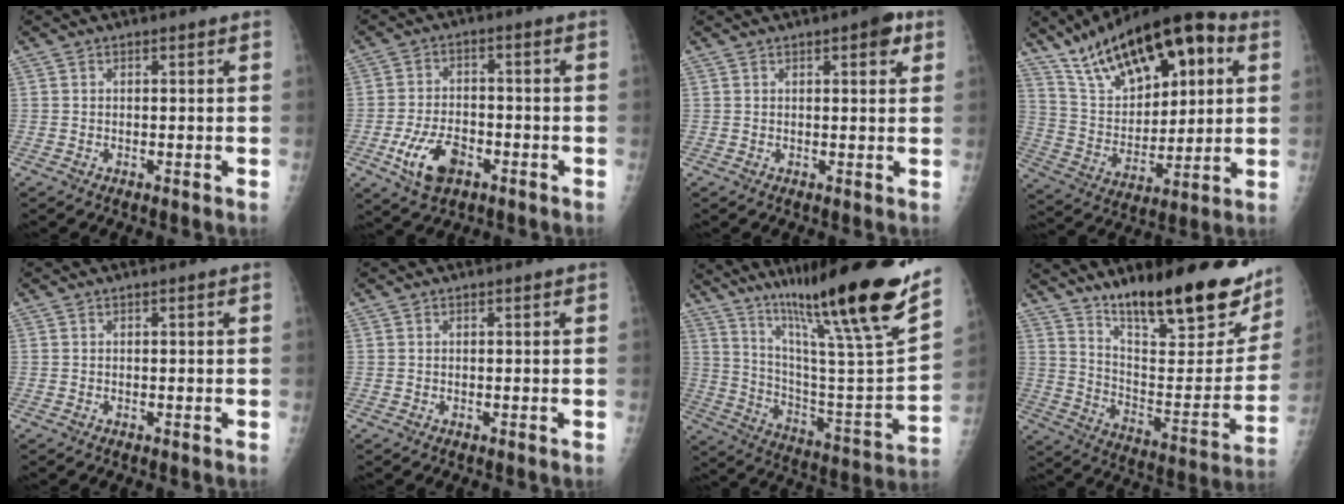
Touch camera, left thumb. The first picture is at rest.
{"total": 8.8, "force": [-4.0, 4.9, 6.1], "torque": [-0.112, 0.017, -0.066]}
{"total": 4.0, "force": [2.1, 1.4, 3.2], "torque": [-0.031, -0.004, 0.020]}
{"total": 23.6, "force": [11.9, 10.7, 17.3], "torque": [-0.248, -0.025, 0.214]}
{"total": 0.0}
{"total": 0.0}
{"total": 28.6, "force": [20.3, 1.8, 20.1], "torque": [-0.300, -0.097, 0.327]}
{"total": 27.0, "force": [18.8, 7.5, 17.8], "torque": [-0.222, -0.093, 0.288]}